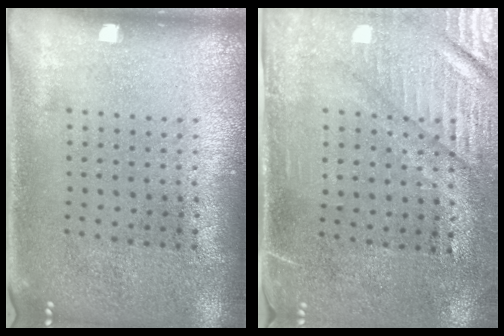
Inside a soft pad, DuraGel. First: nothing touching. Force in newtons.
{"total": 3.6, "press": 3.1, "slide": 1.8}